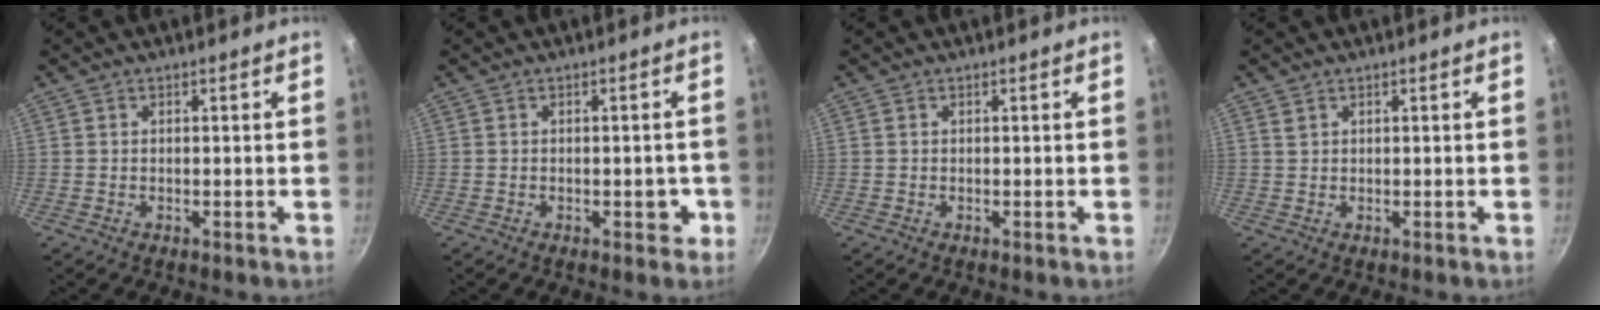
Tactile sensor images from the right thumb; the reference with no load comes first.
{"total": 3.0, "force": [-0.9, 1.7, 2.3], "torque": [-0.006, 0.010, -0.013]}
{"total": 0.0}
{"total": 1.0, "force": [0.6, 0.7, 0.4], "torque": [-0.006, 0.000, 0.011]}